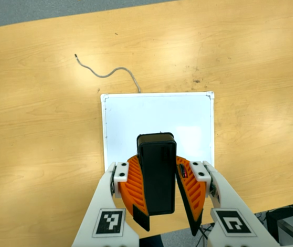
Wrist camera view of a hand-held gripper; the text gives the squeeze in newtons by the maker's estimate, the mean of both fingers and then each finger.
{"total": 10.0, "left": 10.0, "right": 10.0}